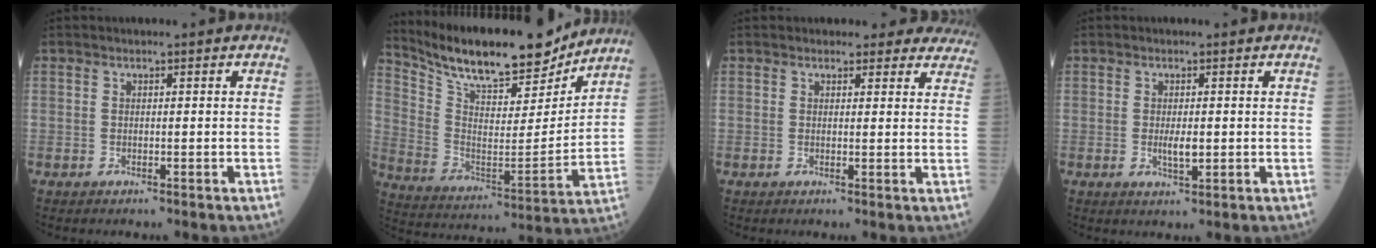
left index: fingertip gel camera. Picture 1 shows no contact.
{"total": 19.4, "force": [17.1, 4.3, 8.1], "torque": [-0.156, -0.012, 0.286]}
{"total": 8.9, "force": [8.2, 3.2, 0.4], "torque": [0.044, -0.005, 0.058]}
{"total": 2.3, "force": [0.0, 0.7, 2.2], "torque": [-0.044, -0.004, 0.002]}